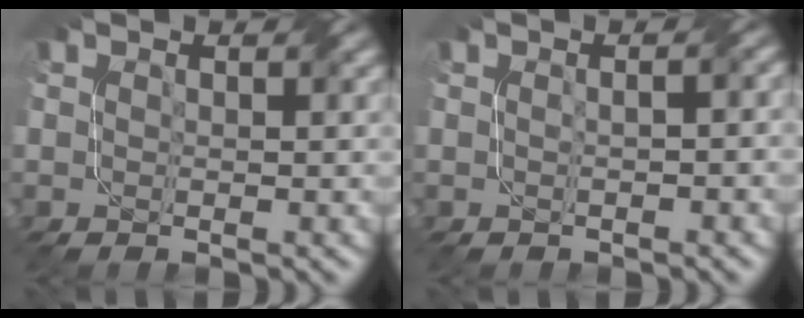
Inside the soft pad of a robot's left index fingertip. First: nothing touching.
{"total": 2.6, "force": [0.4, 1.2, 2.3], "torque": [-0.020, 0.012, -0.007]}